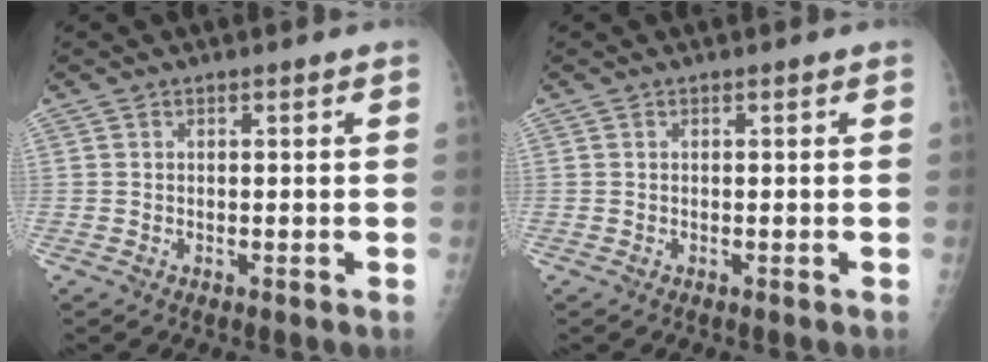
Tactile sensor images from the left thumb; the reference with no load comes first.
{"total": 0.0}